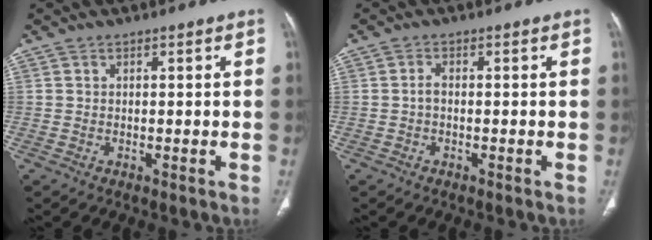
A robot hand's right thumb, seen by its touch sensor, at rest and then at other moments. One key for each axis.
{"total": 2.0, "fx": -0.8, "fy": 1.2, "fz": 1.3, "tx": -0.022, "ty": 0.008, "tz": -0.022}